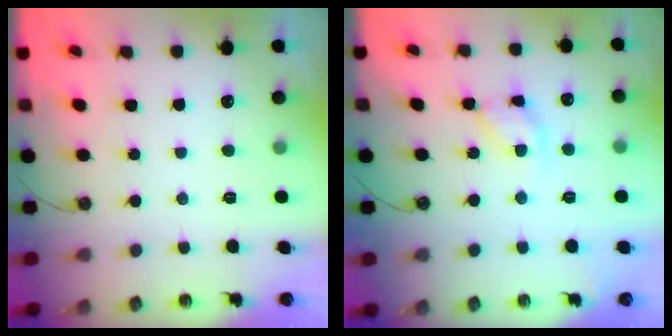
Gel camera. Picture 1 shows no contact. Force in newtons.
{"total": 11.3, "press": 11.3, "slide": 1.2}